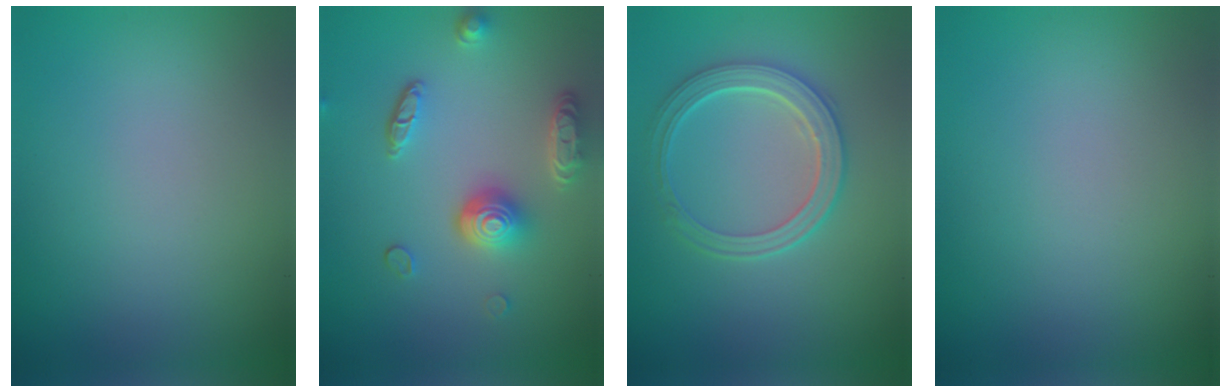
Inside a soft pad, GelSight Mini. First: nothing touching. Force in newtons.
{"total": 4.8, "press": 3.6, "slide": 3.1}
{"total": 4.3, "press": 3.7, "slide": 2.2}
{"total": 0.0}